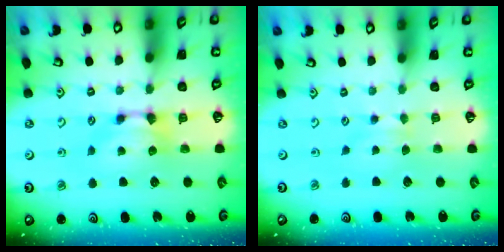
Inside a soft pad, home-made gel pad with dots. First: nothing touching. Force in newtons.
{"total": 2.1, "press": 2.0, "slide": 0.4}